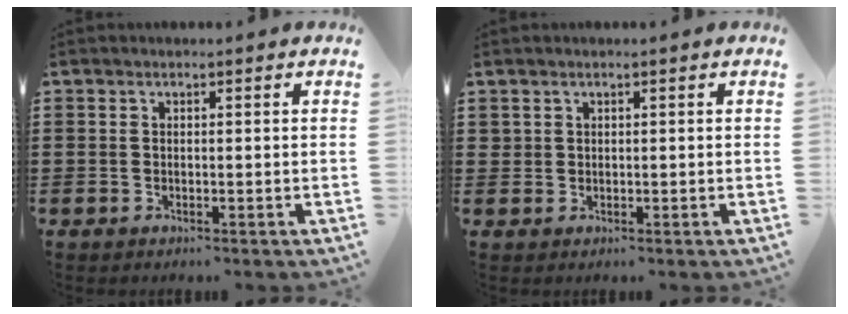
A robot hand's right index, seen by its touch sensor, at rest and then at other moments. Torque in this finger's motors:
{"motor_torque": [-0.23, 0.25, 0.00, -0.02]}